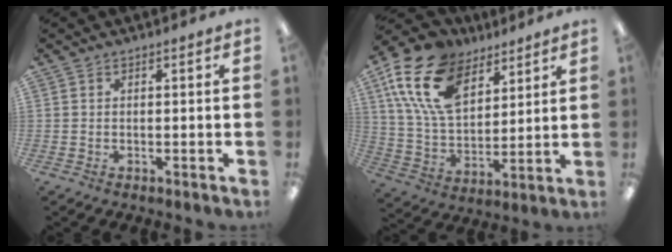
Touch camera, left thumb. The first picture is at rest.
{"total": 18.4, "force": [10.2, 10.9, 10.7], "torque": [-0.229, -0.036, 0.188]}